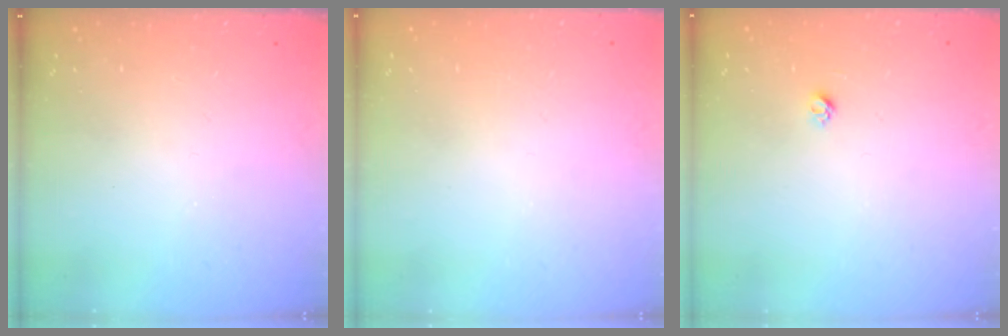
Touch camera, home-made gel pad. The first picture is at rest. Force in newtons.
{"total": 0.7, "press": 0.7, "slide": 0.3}
{"total": 3.6, "press": 3.6, "slide": 0.3}